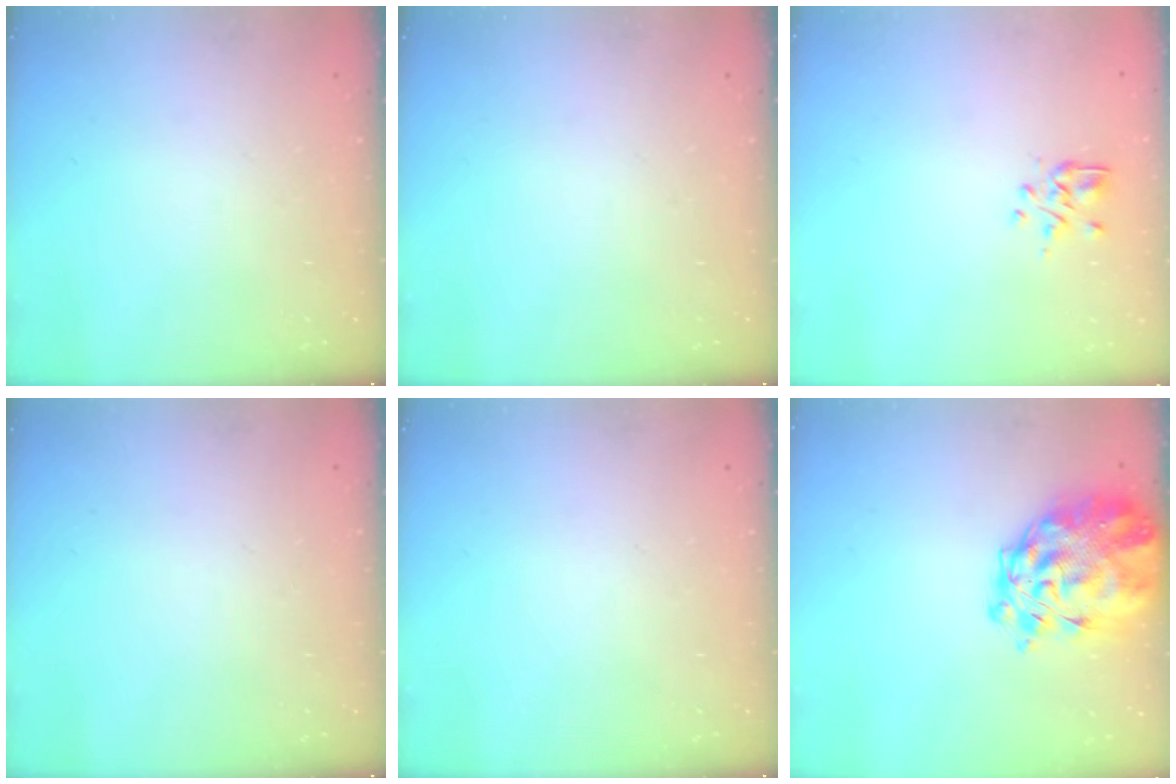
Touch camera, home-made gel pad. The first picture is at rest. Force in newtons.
{"total": 0.0}
{"total": 2.5, "press": 2.3, "slide": 1.0}
{"total": 0.0}
{"total": 0.0}
{"total": 10.4, "press": 9.8, "slide": 3.5}